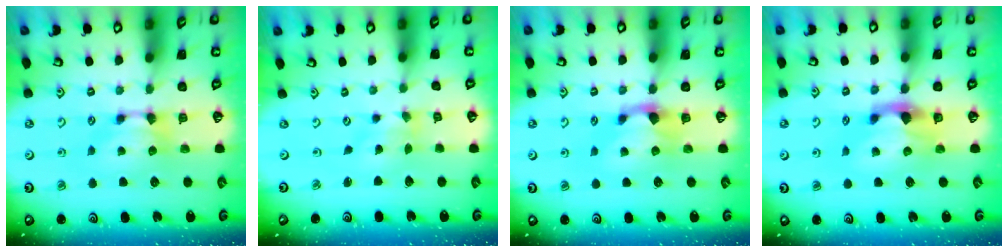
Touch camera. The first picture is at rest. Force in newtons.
{"total": 1.6, "press": 1.2, "slide": 1.1}
{"total": 1.2, "press": 0.1, "slide": 1.2}
{"total": 3.0, "press": 2.6, "slide": 1.3}